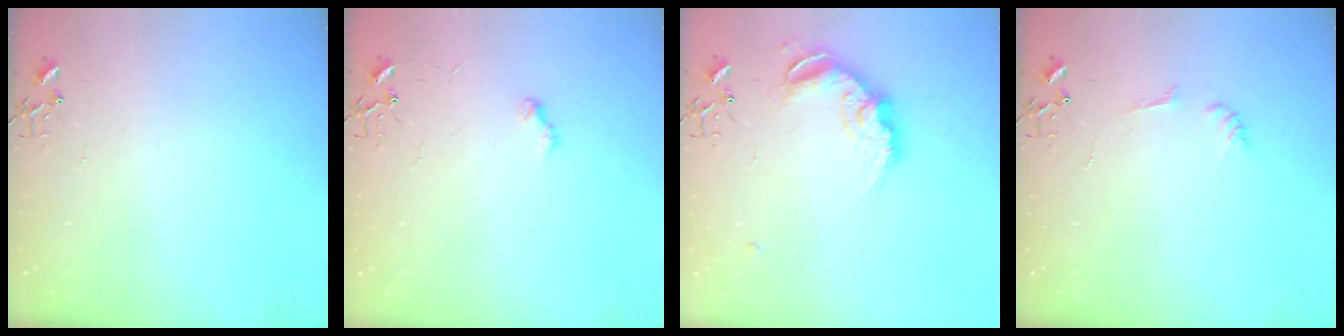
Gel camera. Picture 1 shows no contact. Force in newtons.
{"total": 5.4, "press": 5.4, "slide": 0.6}
{"total": 13.8, "press": 13.8, "slide": 0.7}
{"total": 5.3, "press": 5.3, "slide": 0.6}